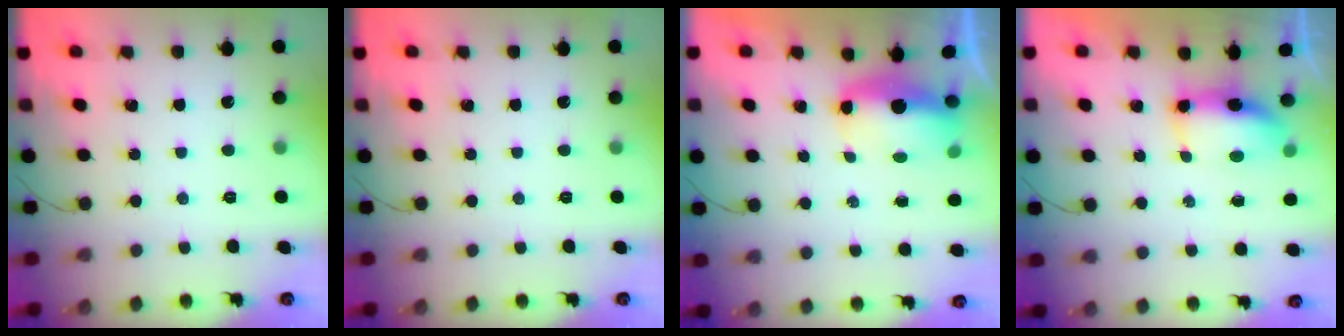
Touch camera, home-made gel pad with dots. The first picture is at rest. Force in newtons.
{"total": 0.0}
{"total": 8.7, "press": 7.0, "slide": 5.1}
{"total": 12.2, "press": 8.6, "slide": 8.6}